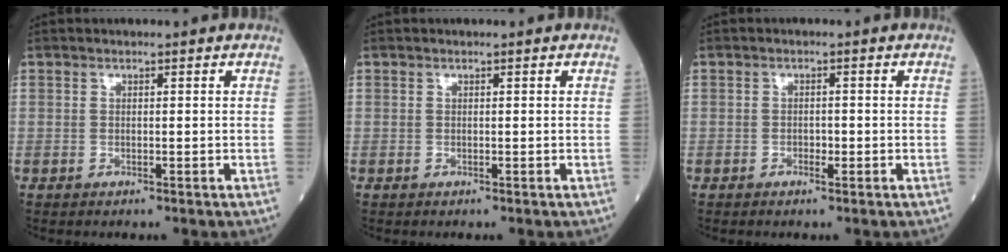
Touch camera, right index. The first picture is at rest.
{"total": 0.0}
{"total": 1.3, "force": [-0.6, 0.6, 1.0], "torque": [-0.016, 0.002, -0.008]}